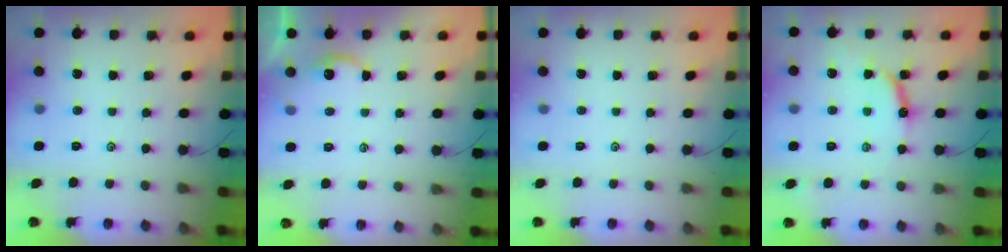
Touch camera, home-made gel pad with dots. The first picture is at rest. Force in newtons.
{"total": 2.2, "press": 2.2, "slide": 0.2}
{"total": 0.0}
{"total": 9.8, "press": 9.8, "slide": 0.4}